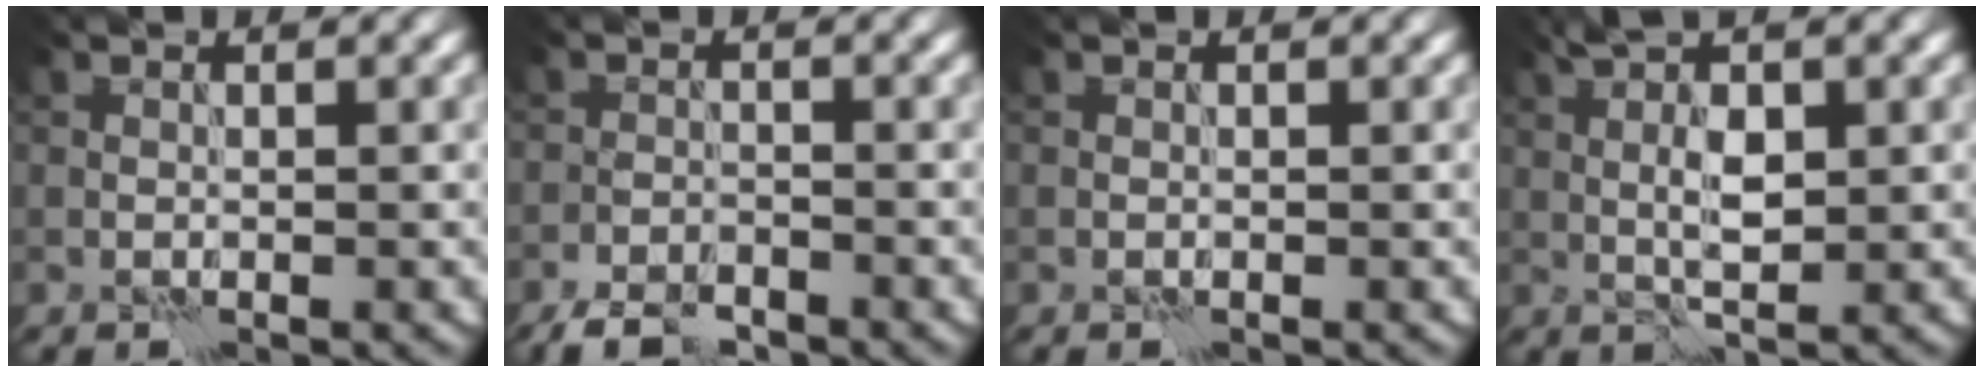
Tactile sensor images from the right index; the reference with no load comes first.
{"total": 3.7, "force": [-3.1, 1.3, 1.5], "torque": [-0.026, -0.008, -0.061]}
{"total": 0.0}
{"total": 4.0, "force": [1.1, 1.1, 3.6], "torque": [-0.073, 0.004, 0.025]}